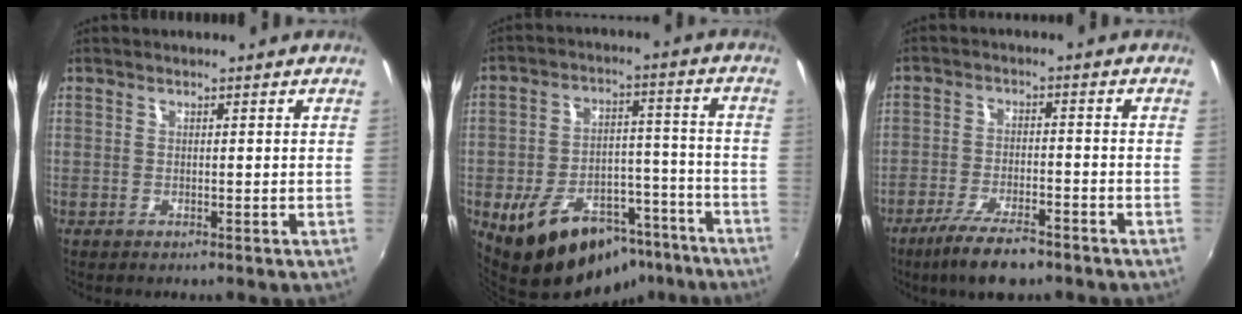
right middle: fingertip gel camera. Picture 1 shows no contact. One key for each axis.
{"total": 18.0, "fx": -12.2, "fy": 9.6, "fz": 9.1, "tx": -0.160, "ty": 0.026, "tz": -0.156}
{"total": 9.2, "fx": -6.9, "fy": 2.5, "fz": 5.6, "tx": -0.129, "ty": -0.019, "tz": -0.121}